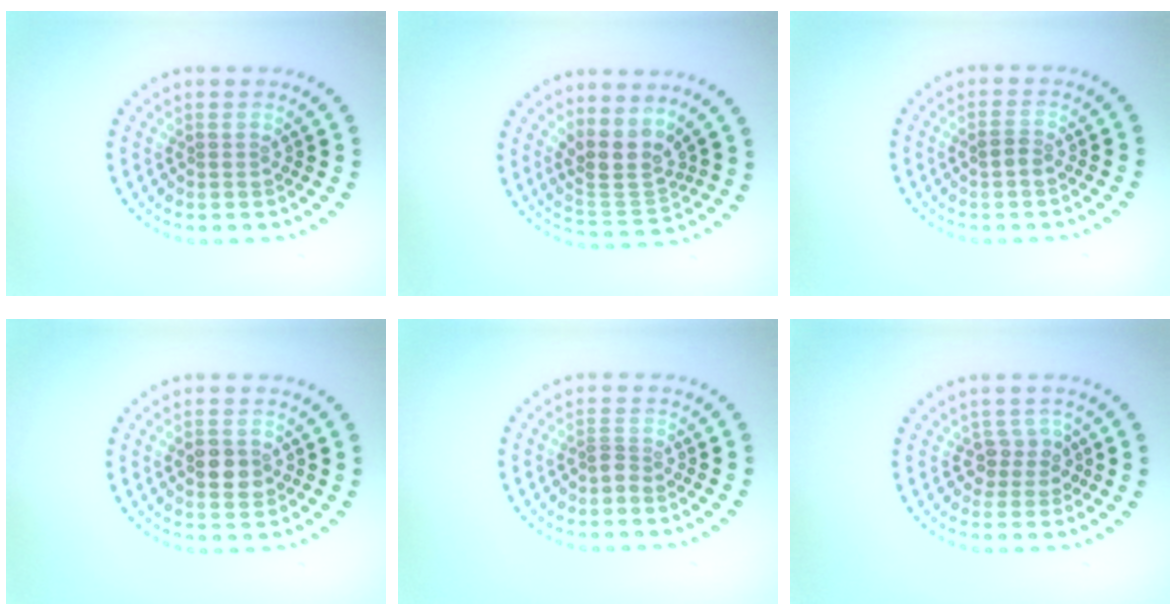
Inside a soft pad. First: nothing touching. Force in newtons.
{"total": 3.9, "press": 3.4, "slide": 1.9}
{"total": 1.2, "press": 1.1, "slide": 0.3}
{"total": 2.8, "press": 2.8, "slide": 0.2}
{"total": 1.1, "press": 0.7, "slide": 0.8}
{"total": 2.0, "press": 1.7, "slide": 1.2}